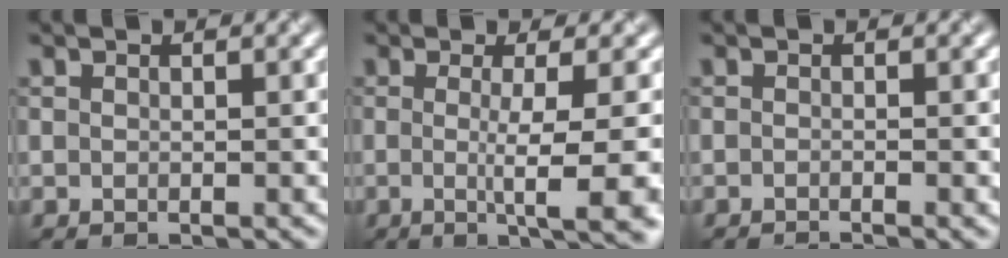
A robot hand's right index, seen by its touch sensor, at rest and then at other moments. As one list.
[{"total": 7.9, "force": [-1.4, 1.9, 7.5], "torque": [-0.091, -0.014, -0.018]}, {"total": 1.5, "force": [-1.1, 0.3, 1.0], "torque": [-0.004, -0.004, -0.021]}]